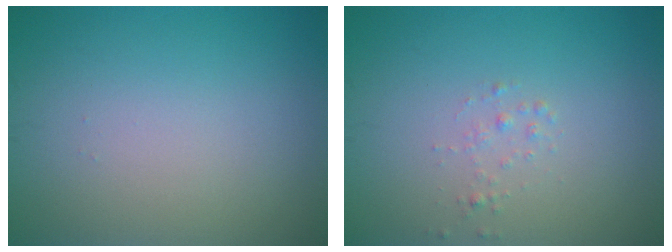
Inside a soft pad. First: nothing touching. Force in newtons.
{"total": 0.8, "press": 0.8, "slide": 0.0}